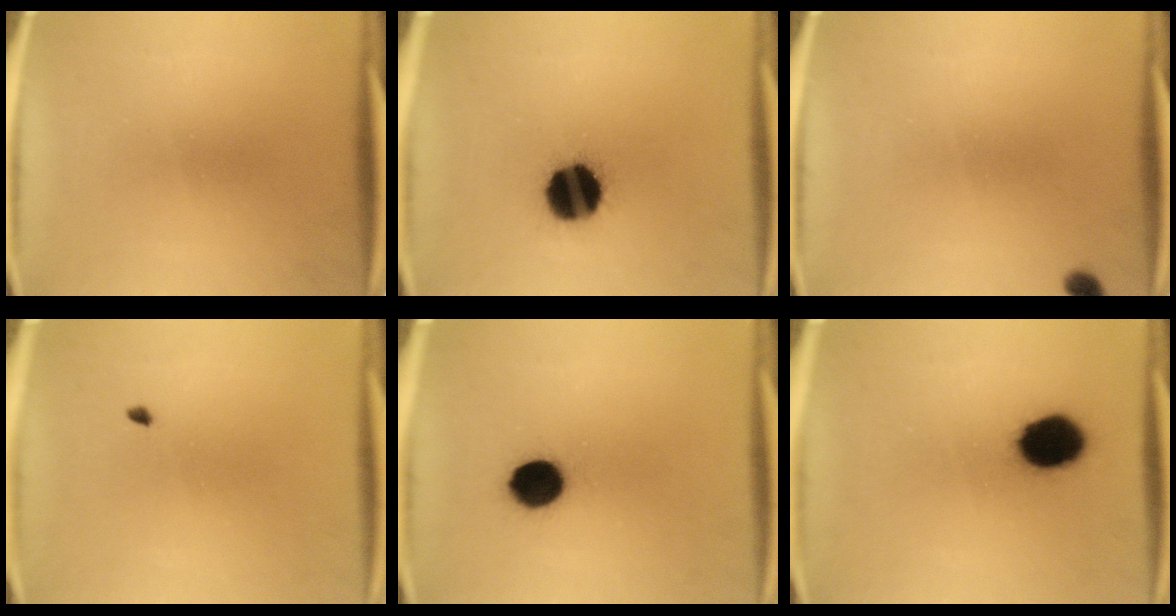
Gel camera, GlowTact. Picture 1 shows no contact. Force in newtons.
{"total": 15.3}
{"total": 1.5}
{"total": 0.6}
{"total": 9.2}
{"total": 12.4}